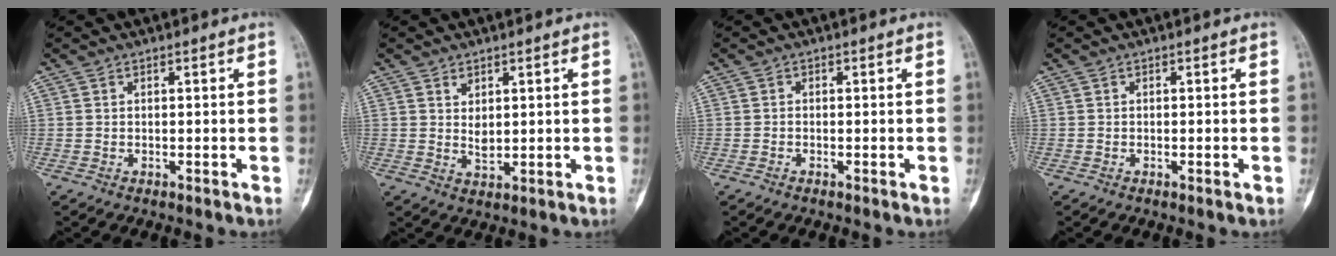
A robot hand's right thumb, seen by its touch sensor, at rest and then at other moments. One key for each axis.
{"total": 2.8, "fx": 1.2, "fy": 1.6, "fz": 1.9, "tx": -0.027, "ty": -0.013, "tz": 0.026}
{"total": 0.5, "fx": -0.3, "fy": 0.3, "fz": 0.3, "tx": -0.001, "ty": 0.001, "tz": -0.010}
{"total": 0.6, "fx": -0.2, "fy": 0.2, "fz": 0.6, "tx": -0.010, "ty": -0.001, "tz": -0.003}